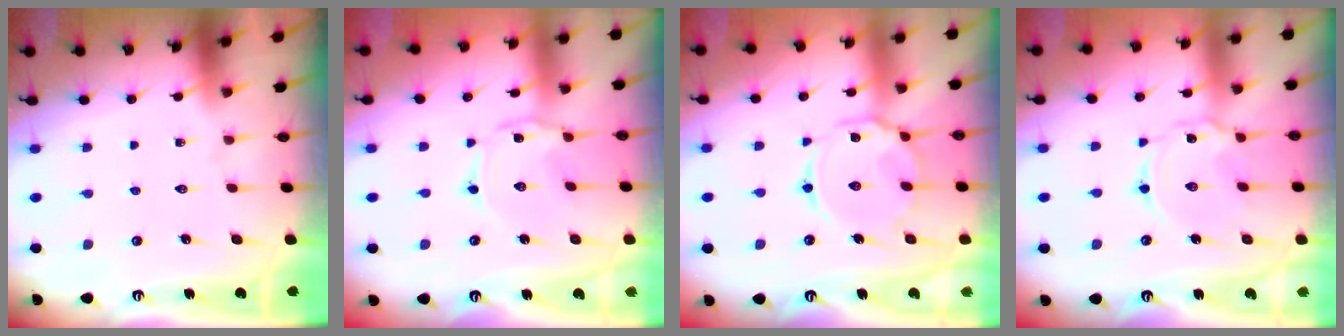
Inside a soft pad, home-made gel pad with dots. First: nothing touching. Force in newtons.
{"total": 1.7, "press": 1.7, "slide": 0.2}
{"total": 11.1, "press": 11.1, "slide": 0.8}
{"total": 3.2, "press": 3.2, "slide": 0.3}